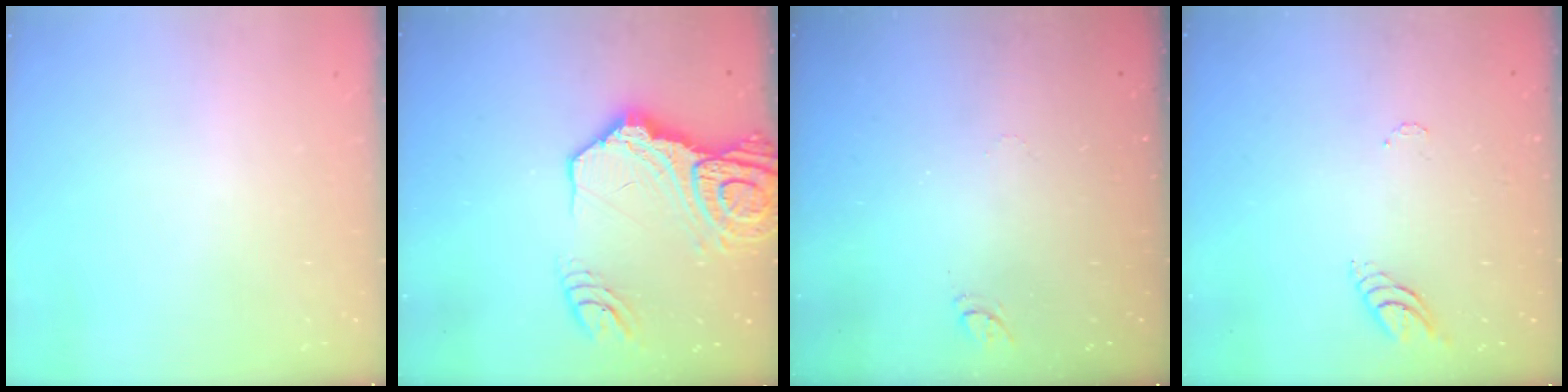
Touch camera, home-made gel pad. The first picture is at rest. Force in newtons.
{"total": 20.5, "press": 20.3, "slide": 2.7}
{"total": 4.4, "press": 4.3, "slide": 0.5}
{"total": 4.9, "press": 4.9, "slide": 0.4}